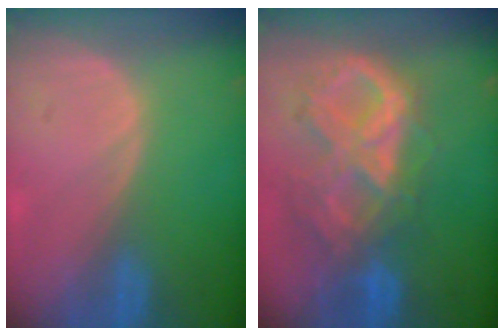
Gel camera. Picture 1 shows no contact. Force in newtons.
{"total": 10.5, "press": 8.9, "slide": 5.5}